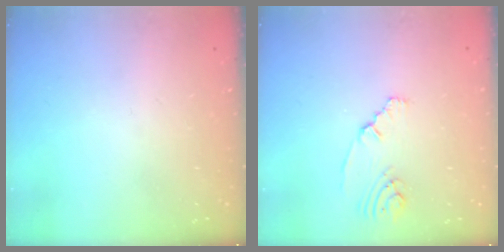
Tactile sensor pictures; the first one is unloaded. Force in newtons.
{"total": 2.2, "press": 2.2, "slide": 0.5}